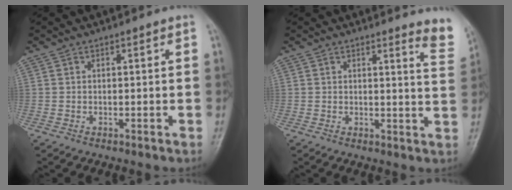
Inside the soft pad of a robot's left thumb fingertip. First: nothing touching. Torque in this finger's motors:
{"motor_torque": [0.16, -0.20, 0.05, -0.04, 0.04]}